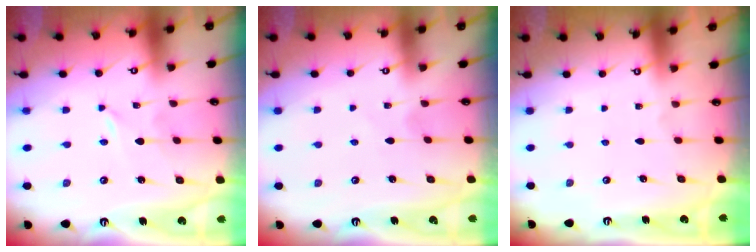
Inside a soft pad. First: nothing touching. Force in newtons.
{"total": 1.7, "press": 1.7, "slide": 0.2}
{"total": 0.0}